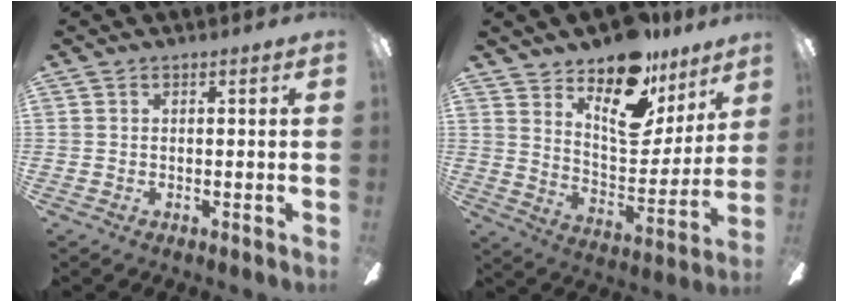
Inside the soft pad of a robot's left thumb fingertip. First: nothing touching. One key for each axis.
{"total": 16.9, "fx": 12.6, "fy": 8.0, "fz": 7.9, "tx": -0.113, "ty": -0.092, "tz": 0.219}